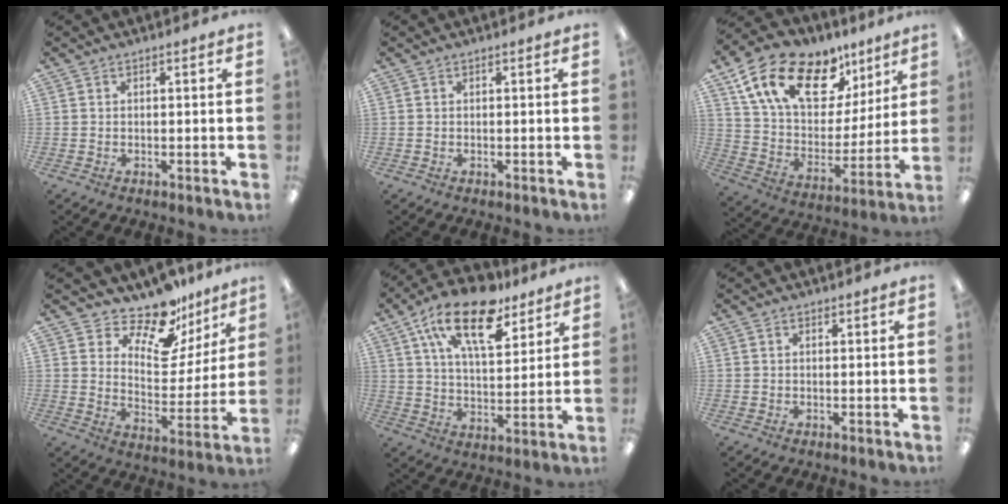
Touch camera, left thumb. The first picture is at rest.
{"total": 0.0}
{"total": 19.5, "force": [11.9, 10.9, 10.9], "torque": [-0.193, -0.057, 0.216]}
{"total": 15.2, "force": [12.4, 6.2, 6.1], "torque": [-0.108, -0.091, 0.219]}
{"total": 18.9, "force": [12.2, 8.4, 11.6], "torque": [-0.195, -0.055, 0.209]}
{"total": 0.6, "force": [0.2, 0.5, -0.1], "torque": [0.002, 0.005, 0.002]}